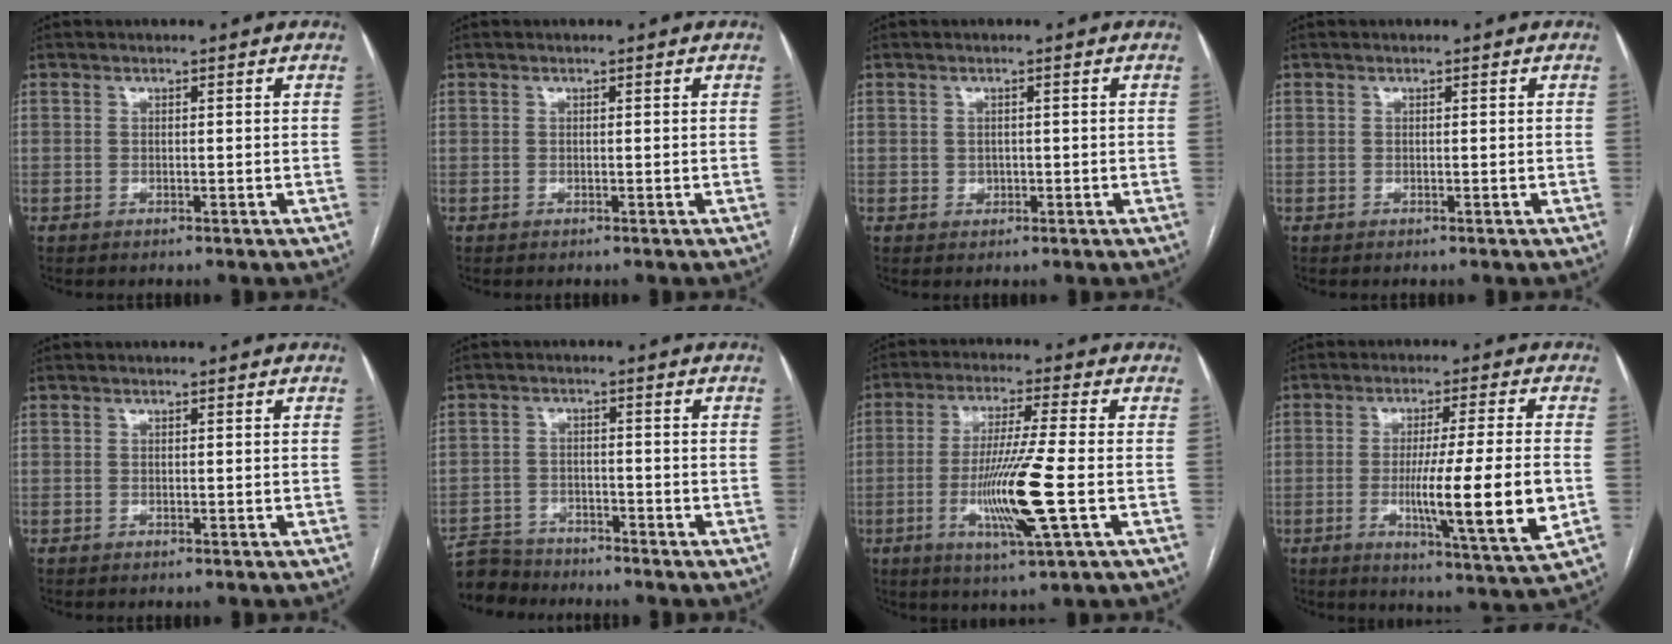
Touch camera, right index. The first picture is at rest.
{"total": 0.0}
{"total": 1.0, "force": [0.0, 1.0, 0.4], "torque": [-0.007, 0.002, 0.003]}
{"total": 0.0}
{"total": 0.0}
{"total": 5.9, "force": [-5.6, 1.7, -0.4], "torque": [0.014, -0.005, -0.105]}
{"total": 11.9, "force": [-3.0, -0.6, 11.5], "torque": [-0.226, -0.019, -0.058]}
{"total": 14.7, "force": [-2.7, -0.8, 14.4], "torque": [-0.238, -0.029, -0.047]}